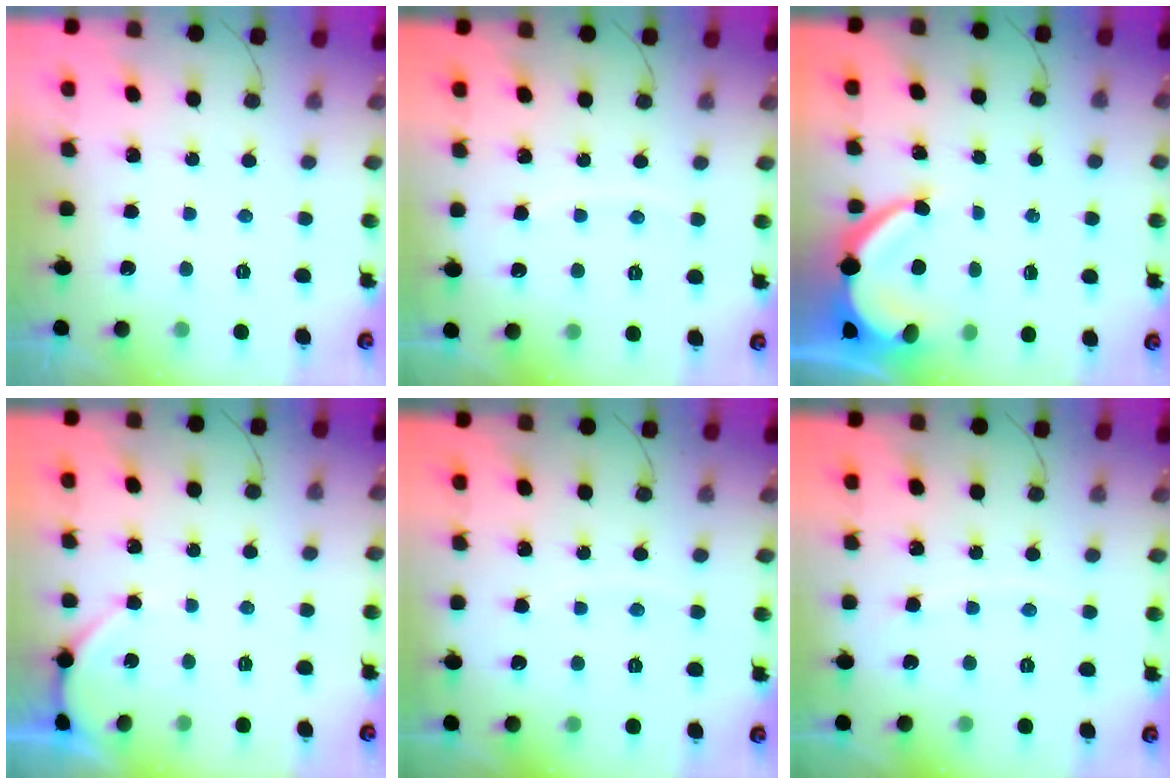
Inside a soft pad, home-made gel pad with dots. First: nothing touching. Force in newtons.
{"total": 3.4, "press": 3.4, "slide": 0.4}
{"total": 6.7, "press": 6.7, "slide": 0.7}
{"total": 2.2, "press": 2.2, "slide": 0.3}
{"total": 2.9, "press": 2.8, "slide": 0.4}
{"total": 2.6, "press": 2.6, "slide": 0.2}